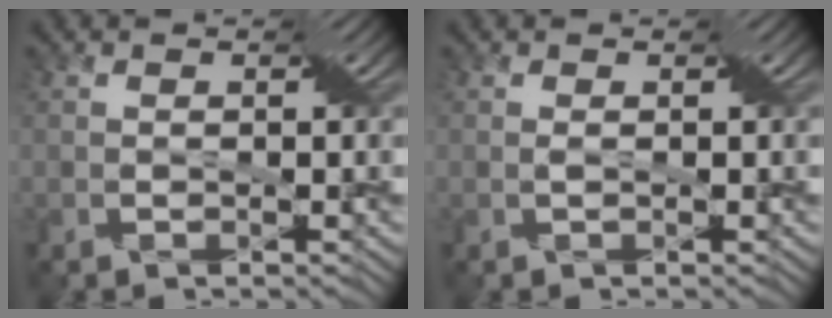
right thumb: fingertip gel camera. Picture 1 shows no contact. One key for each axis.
{"total": 0.7, "fx": 0.0, "fy": -0.1, "fz": 0.7, "tx": -0.024, "ty": -0.002, "tz": 0.001}